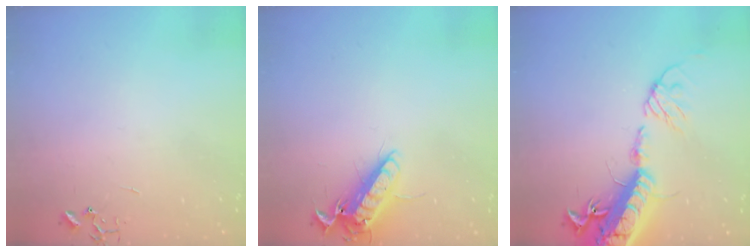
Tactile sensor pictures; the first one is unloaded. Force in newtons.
{"total": 12.8, "press": 12.7, "slide": 1.8}
{"total": 23.1, "press": 22.6, "slide": 4.7}